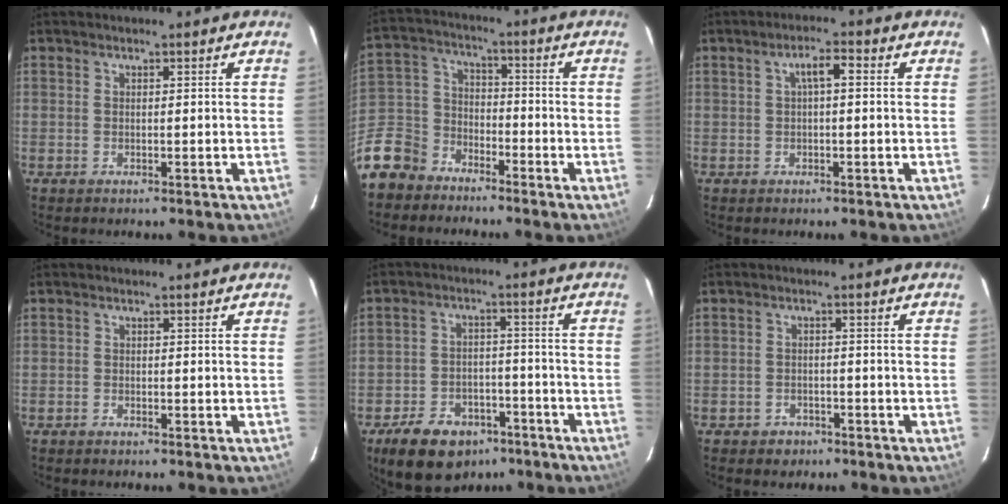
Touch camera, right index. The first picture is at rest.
{"total": 12.6, "force": [-9.4, 7.7, 3.3], "torque": [-0.105, 0.027, -0.179]}
{"total": 3.0, "force": [0.5, 0.5, 2.9], "torque": [-0.056, 0.010, 0.010]}
{"total": 0.6, "force": [-0.6, -0.1, 0.0], "torque": [-0.005, 0.001, -0.012]}
{"total": 13.4, "force": [-9.0, 8.1, 5.8], "torque": [-0.138, 0.015, -0.126]}
{"total": 3.2, "force": [-2.3, 2.2, 0.4], "torque": [-0.018, 0.011, -0.034]}